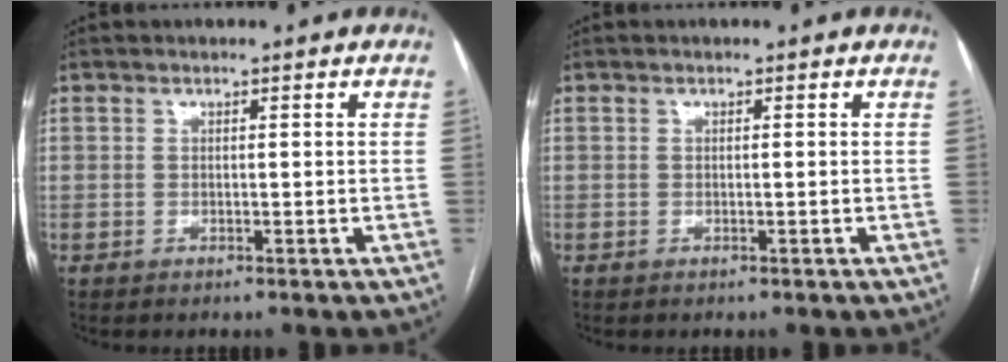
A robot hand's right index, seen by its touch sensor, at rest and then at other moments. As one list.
[{"total": 0.0}]